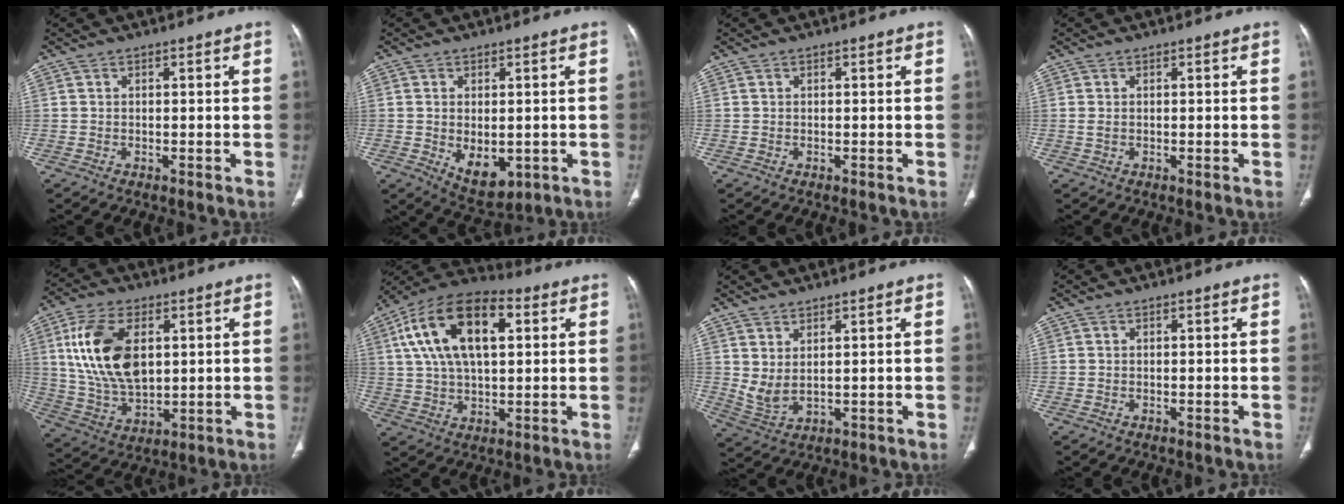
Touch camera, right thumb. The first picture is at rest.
{"total": 7.8, "force": [-1.4, 4.6, 6.1], "torque": [-0.078, -0.011, -0.003]}
{"total": 0.0}
{"total": 1.0, "force": [0.0, 0.5, 0.8], "torque": [-0.022, -0.003, 0.003]}
{"total": 16.6, "force": [3.9, 9.7, 12.9], "torque": [-0.236, -0.012, 0.083]}
{"total": 19.0, "force": [5.5, 9.9, 15.2], "torque": [-0.261, 0.015, 0.089]}
{"total": 4.8, "force": [2.0, 1.9, 3.9], "torque": [-0.083, -0.017, 0.053]}
{"total": 0.0}